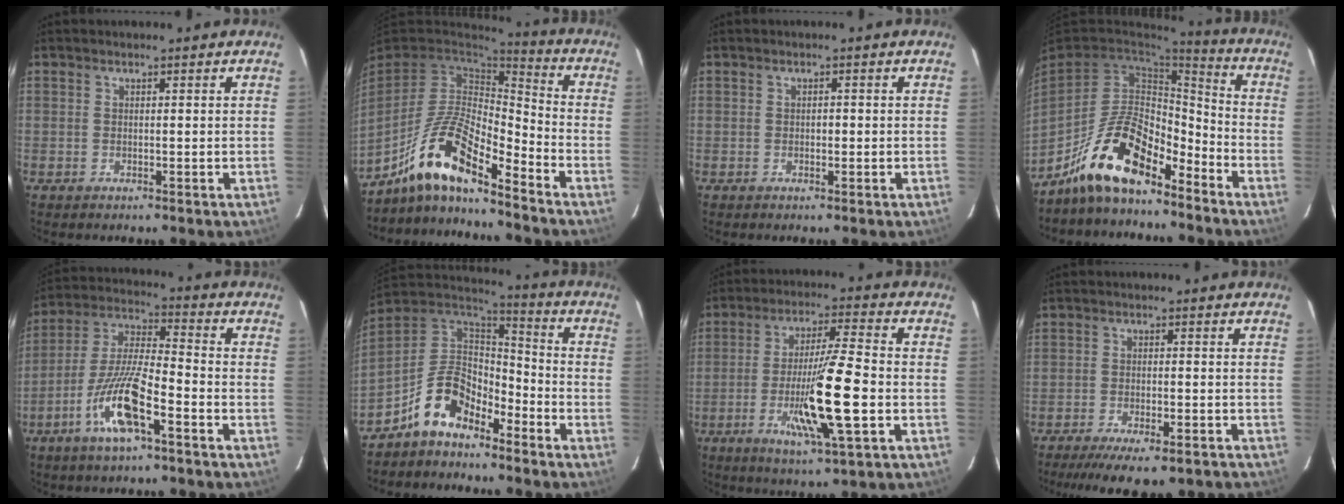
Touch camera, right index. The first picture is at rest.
{"total": 15.7, "force": [-11.2, 3.6, 10.4], "torque": [-0.205, 0.015, -0.207]}
{"total": 1.2, "force": [-0.2, 0.7, 0.9], "torque": [-0.018, 0.002, -0.003]}
{"total": 15.7, "force": [-11.5, 5.5, 9.2], "torque": [-0.180, 0.023, -0.210]}
{"total": 13.1, "force": [-6.3, 2.5, 11.2], "torque": [-0.233, -0.002, -0.120]}
{"total": 13.7, "force": [-9.1, 6.5, 7.8], "torque": [-0.152, 0.028, -0.171]}
{"total": 14.4, "force": [-3.7, 0.9, 13.9], "torque": [-0.253, -0.011, -0.065]}
{"total": 13.9, "force": [-11.1, 3.8, 7.5], "torque": [-0.125, -0.014, -0.159]}